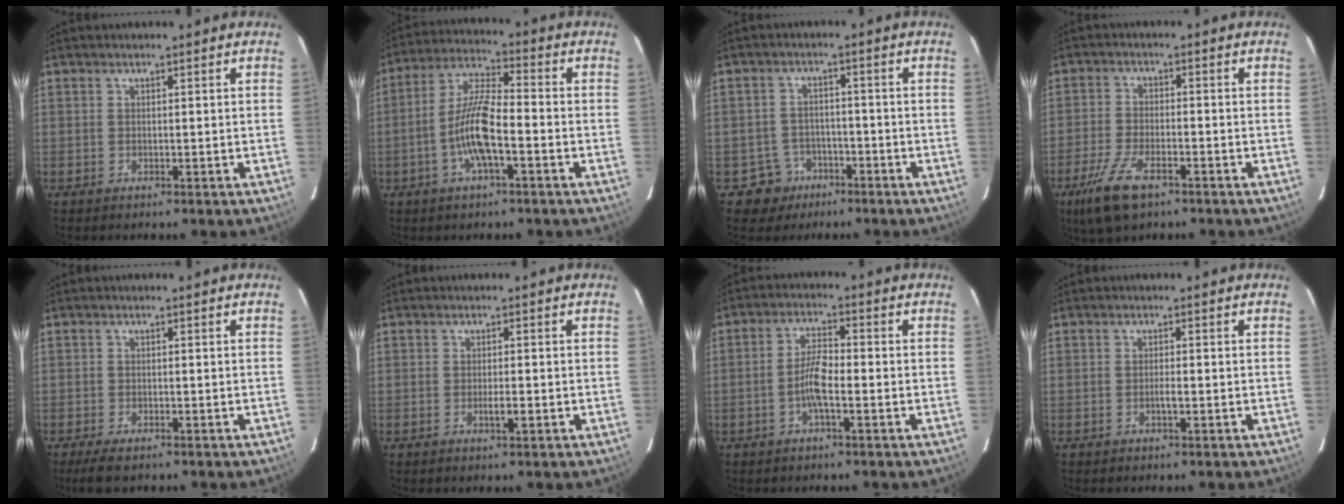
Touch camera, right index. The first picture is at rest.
{"total": 9.9, "force": [-3.0, 1.9, 9.2], "torque": [-0.187, 0.010, -0.059]}
{"total": 5.0, "force": [-2.5, 4.3, -0.3], "torque": [0.009, 0.013, -0.034]}
{"total": 7.7, "force": [-4.8, 2.3, 5.6], "torque": [-0.122, -0.015, -0.082]}
{"total": 3.2, "force": [-2.3, 1.0, 2.0], "torque": [-0.041, -0.009, -0.033]}
{"total": 1.9, "force": [-0.7, 0.2, 1.8], "torque": [-0.032, -0.002, -0.011]}
{"total": 5.2, "force": [-1.5, 1.0, 4.8], "torque": [-0.098, 0.008, -0.032]}
{"total": 1.3, "force": [-0.5, 0.1, 1.2], "torque": [-0.024, 0.001, -0.010]}